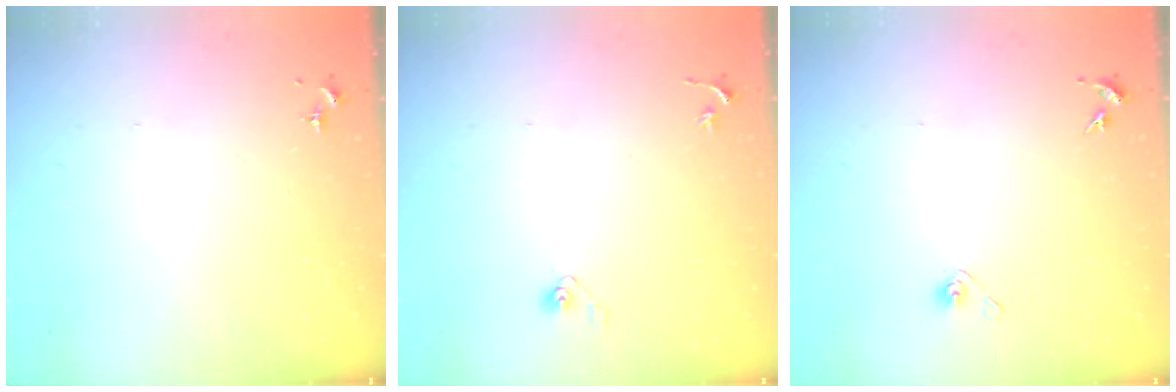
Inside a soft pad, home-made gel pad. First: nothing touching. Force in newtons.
{"total": 3.5, "press": 3.4, "slide": 0.8}
{"total": 4.0, "press": 3.6, "slide": 1.9}